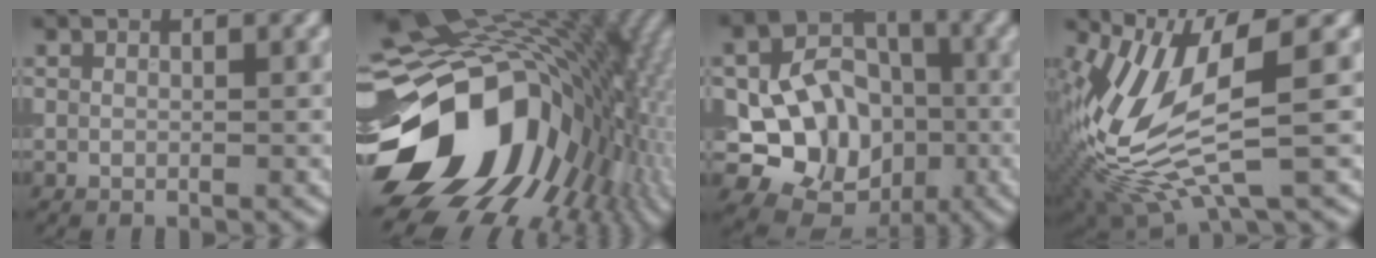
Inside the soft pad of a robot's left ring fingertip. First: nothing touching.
{"total": 17.9, "force": [-2.4, 12.9, 12.1], "torque": [-0.193, -0.003, -0.041]}
{"total": 10.2, "force": [-2.2, 8.2, 5.6], "torque": [-0.088, -0.007, -0.043]}
{"total": 10.3, "force": [-0.9, 3.7, 9.6], "torque": [-0.216, -0.016, -0.017]}